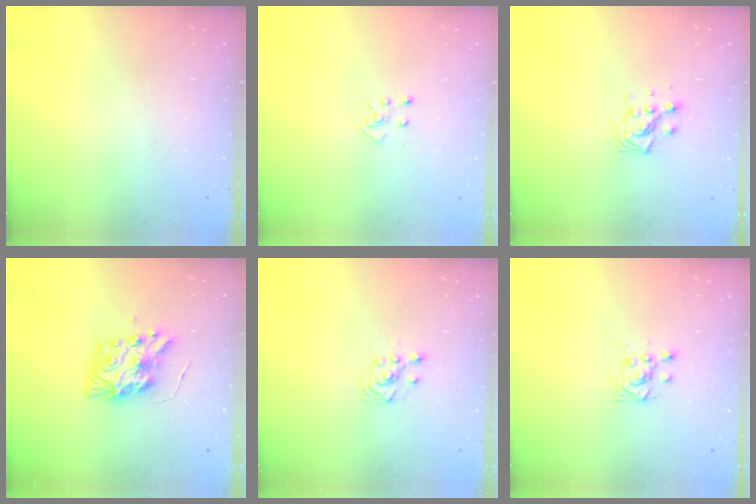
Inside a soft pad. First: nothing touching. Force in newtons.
{"total": 3.4, "press": 3.4, "slide": 0.3}
{"total": 7.3, "press": 7.3, "slide": 0.5}
{"total": 9.8, "press": 9.8, "slide": 0.9}
{"total": 3.1, "press": 3.1, "slide": 0.8}
{"total": 4.1, "press": 4.0, "slide": 0.7}